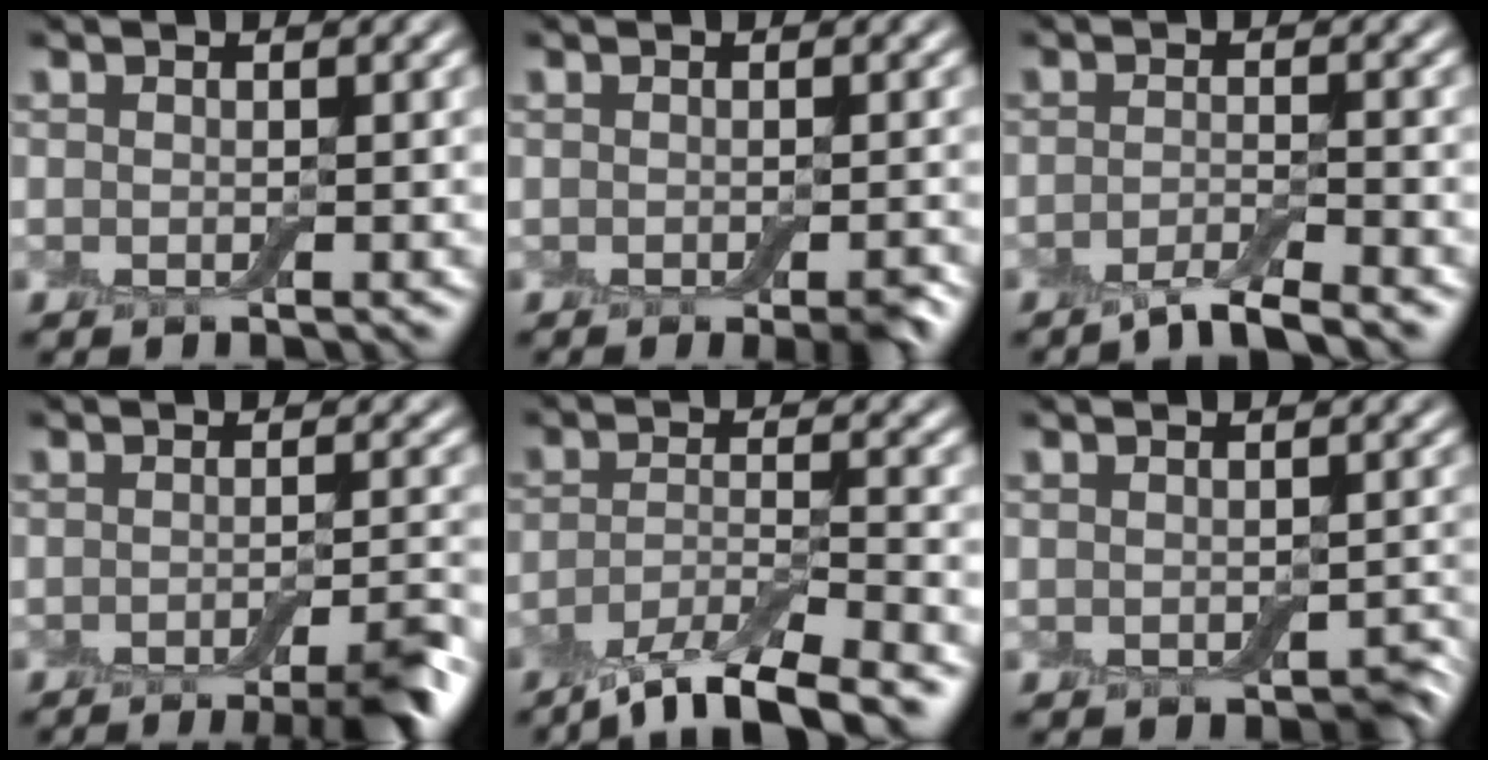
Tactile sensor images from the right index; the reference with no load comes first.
{"total": 2.0, "force": [-1.1, 0.4, 1.6], "torque": [-0.021, -0.003, -0.014]}
{"total": 2.9, "force": [-2.2, 0.4, 1.9], "torque": [-0.029, -0.001, -0.051]}
{"total": 5.5, "force": [-3.6, 1.1, 4.0], "torque": [-0.046, -0.007, -0.051]}
{"total": 6.5, "force": [-4.9, 1.5, 4.0], "torque": [-0.068, -0.007, -0.090]}
{"total": 1.9, "force": [-1.0, 1.2, 1.2], "torque": [-0.019, -0.012, -0.008]}